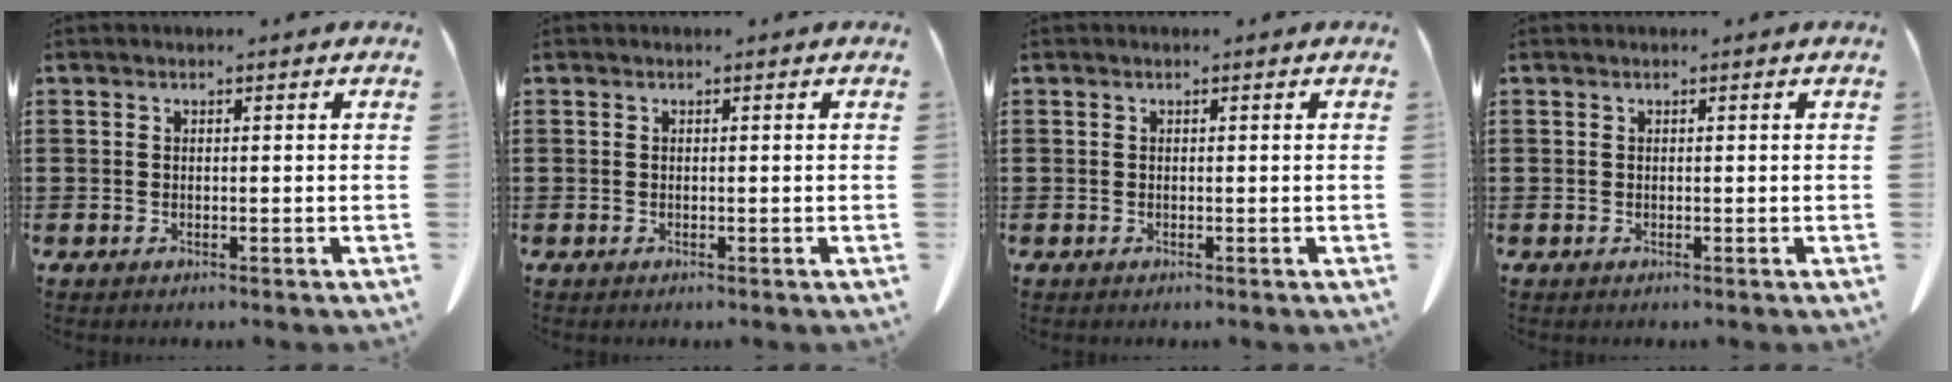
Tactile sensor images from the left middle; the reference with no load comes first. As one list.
[{"total": 0.0}, {"total": 0.0}, {"total": 0.0}]